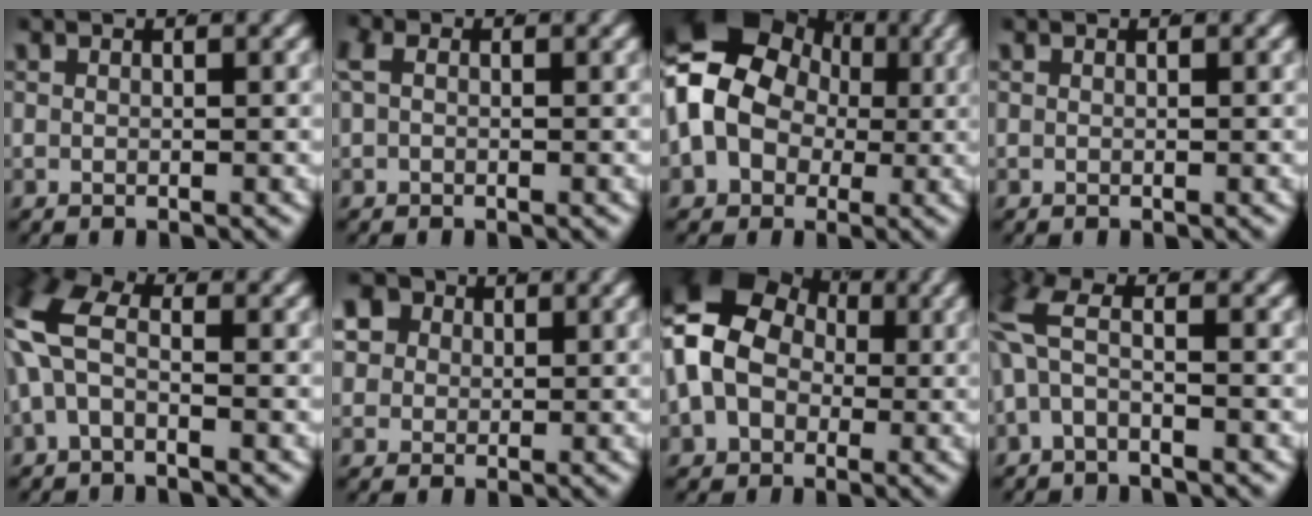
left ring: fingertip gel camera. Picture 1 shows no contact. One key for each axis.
{"total": 0.8, "fx": 0.0, "fy": 0.6, "fz": 0.5, "tx": -0.018, "ty": -0.006, "tz": 0.005}
{"total": 17.0, "fx": 2.1, "fy": 14.4, "fz": 8.6, "tx": -0.191, "ty": -0.019, "tz": 0.023}
{"total": 0.0}
{"total": 4.6, "fx": 0.6, "fy": 2.9, "fz": 3.5, "tx": -0.098, "ty": -0.009, "tz": 0.013}
{"total": 7.7, "fx": 2.8, "fy": 6.4, "fz": 3.2, "tx": -0.084, "ty": 0.000, "tz": 0.040}
{"total": 12.4, "fx": 1.5, "fy": 10.5, "fz": 6.4, "tx": -0.154, "ty": -0.018, "tz": 0.021}
{"total": 3.0, "fx": 0.1, "fy": 1.6, "fz": 2.5, "tx": -0.071, "ty": -0.012, "tz": 0.006}